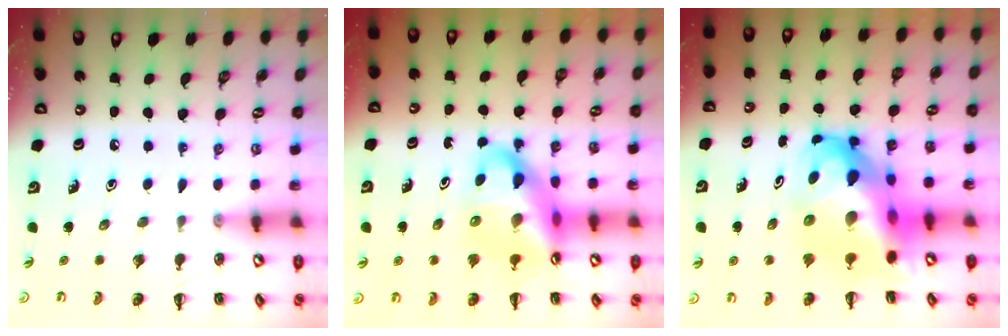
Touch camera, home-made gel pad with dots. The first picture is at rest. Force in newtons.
{"total": 13.6, "press": 13.1, "slide": 3.7}
{"total": 15.0, "press": 14.5, "slide": 3.8}